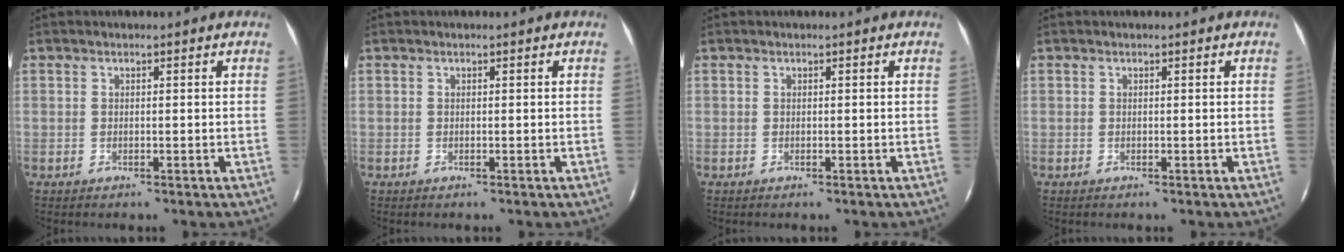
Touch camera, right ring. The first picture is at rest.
{"total": 0.0}
{"total": 0.0}
{"total": 0.0}